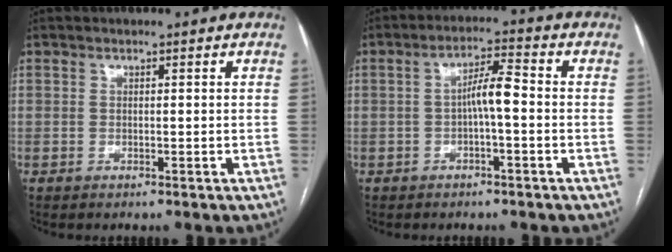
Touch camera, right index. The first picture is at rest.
{"total": 4.8, "force": [-0.6, 0.6, 4.7], "torque": [-0.080, 0.015, -0.010]}